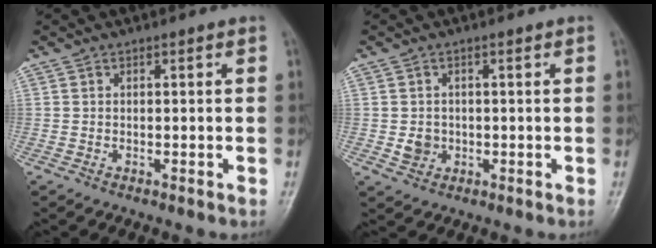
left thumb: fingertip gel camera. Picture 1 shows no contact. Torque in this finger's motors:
{"motor_torque": [-0.02, 0.01, 0.02, -0.05, 0.00]}